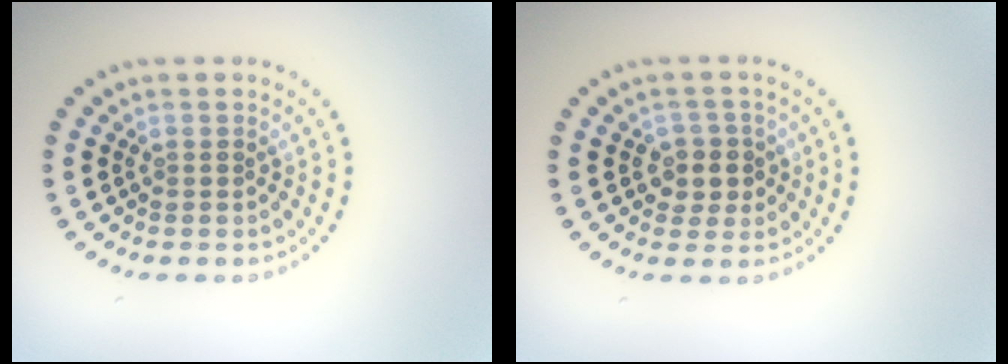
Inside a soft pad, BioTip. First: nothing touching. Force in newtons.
{"total": 2.6, "press": 2.4, "slide": 0.9}